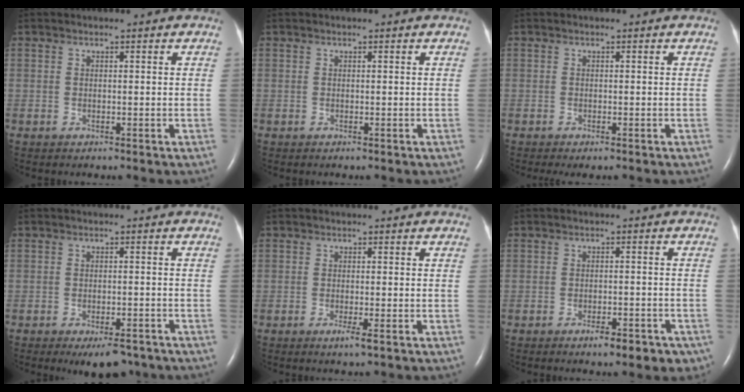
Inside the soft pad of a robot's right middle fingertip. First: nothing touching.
{"total": 0.0}
{"total": 1.4, "force": [-1.0, 0.2, 0.9], "torque": [-0.014, -0.005, -0.014]}
{"total": 5.5, "force": [-4.2, 1.9, 3.1], "torque": [-0.038, -0.003, -0.058]}
{"total": 1.8, "force": [-0.9, -0.2, 1.5], "torque": [-0.030, -0.006, -0.016]}
{"total": 5.4, "force": [-3.8, 1.8, 3.5], "torque": [-0.037, 0.001, -0.048]}